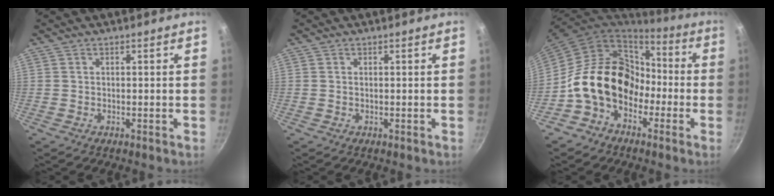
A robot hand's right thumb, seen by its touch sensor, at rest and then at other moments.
{"total": 0.0}
{"total": 17.7, "force": [-4.1, 13.5, 10.6], "torque": [-0.141, 0.067, -0.079]}